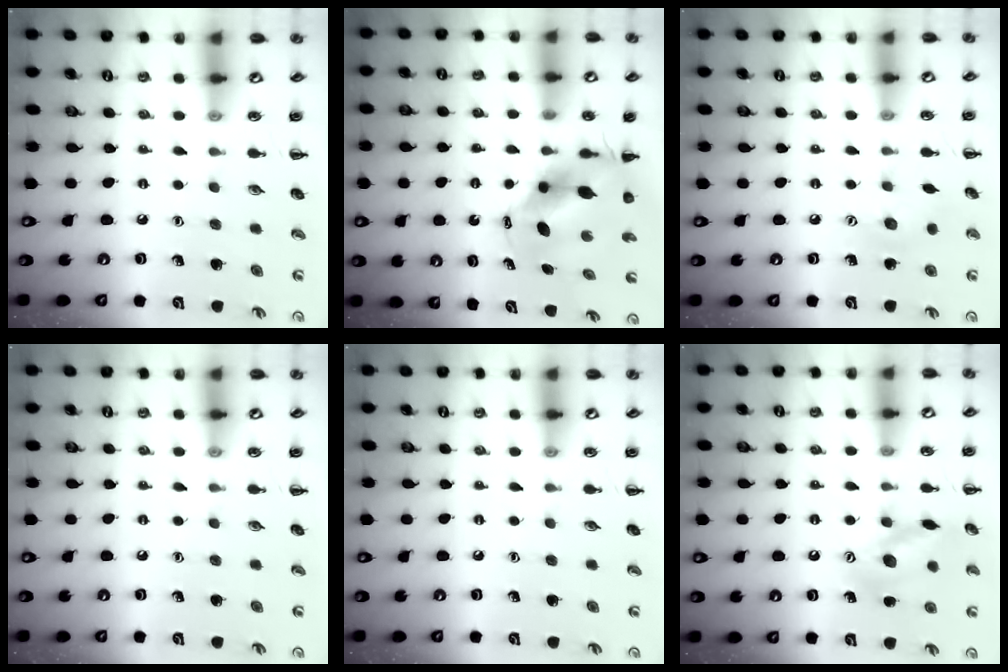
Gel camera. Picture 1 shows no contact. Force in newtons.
{"total": 6.8, "press": 6.6, "slide": 1.8}
{"total": 6.9, "press": 6.8, "slide": 1.3}
{"total": 0.0}
{"total": 0.0}
{"total": 13.4, "press": 13.2, "slide": 2.5}